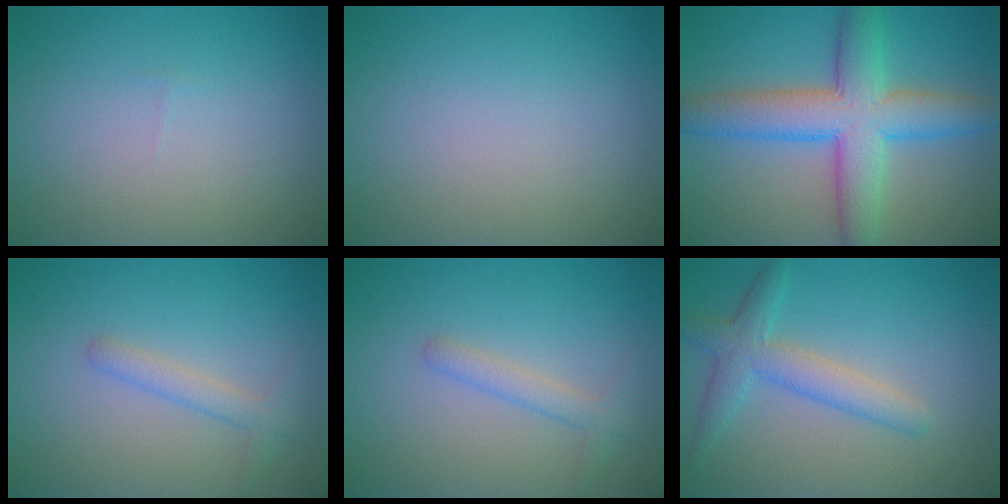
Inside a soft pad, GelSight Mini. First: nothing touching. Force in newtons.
{"total": 0.0}
{"total": 7.9, "press": 7.9, "slide": 0.1}
{"total": 1.8, "press": 1.8, "slide": 0.0}
{"total": 1.8, "press": 1.8, "slide": 0.0}
{"total": 3.6, "press": 3.6, "slide": 0.0}